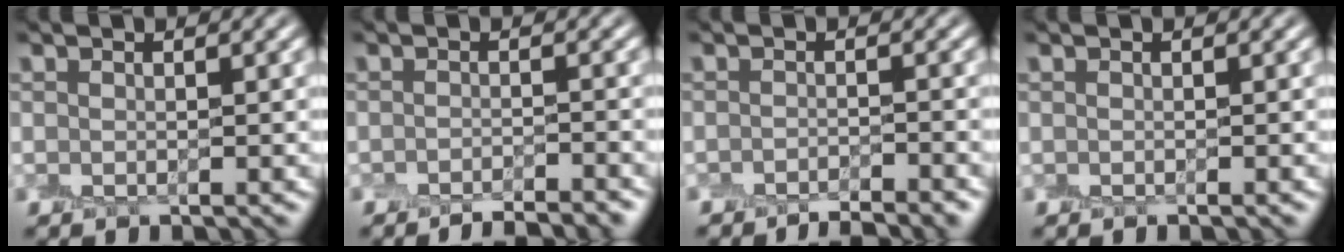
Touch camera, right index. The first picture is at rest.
{"total": 3.3, "force": [-3.0, 0.3, 1.4], "torque": [-0.021, 0.004, -0.040]}
{"total": 2.8, "force": [-2.6, 0.1, 1.1], "torque": [-0.015, 0.001, -0.038]}
{"total": 0.0}